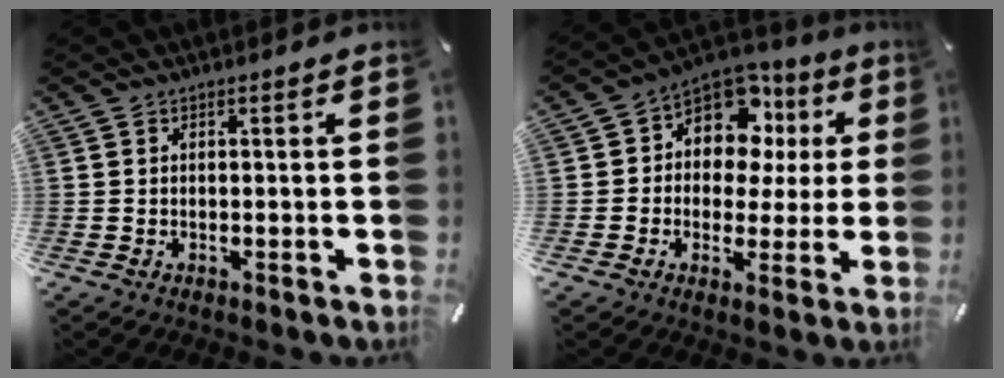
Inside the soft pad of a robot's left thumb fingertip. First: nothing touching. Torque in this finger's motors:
{"motor_torque": [0.44, 0.56, 0.54, 0.33, 0.09]}